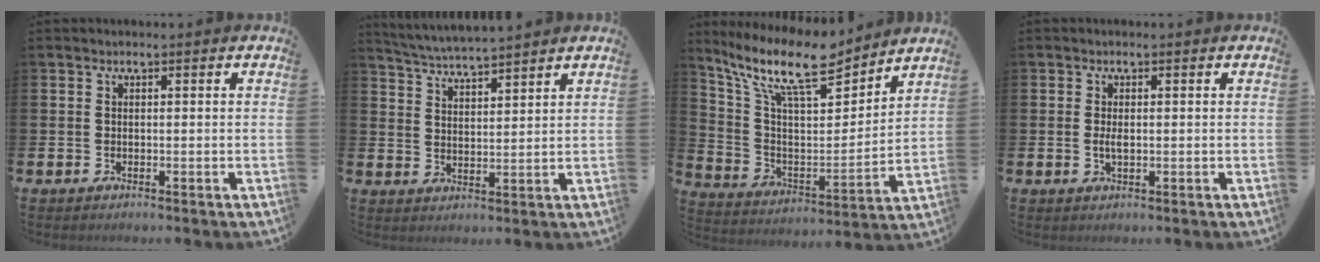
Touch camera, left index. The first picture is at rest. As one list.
[{"total": 4.5, "force": [4.4, -0.3, 0.4], "torque": [-0.029, -0.028, 0.079]}, {"total": 12.7, "force": [10.4, 3.5, 6.4], "torque": [-0.156, -0.060, 0.179]}, {"total": 1.5, "force": [0.1, 0.6, 1.4], "torque": [-0.028, 0.003, 0.000]}]